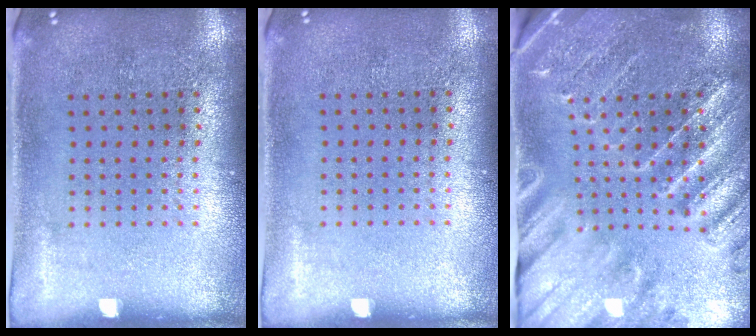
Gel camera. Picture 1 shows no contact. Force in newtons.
{"total": 0.0}
{"total": 3.1, "press": 3.0, "slide": 0.8}